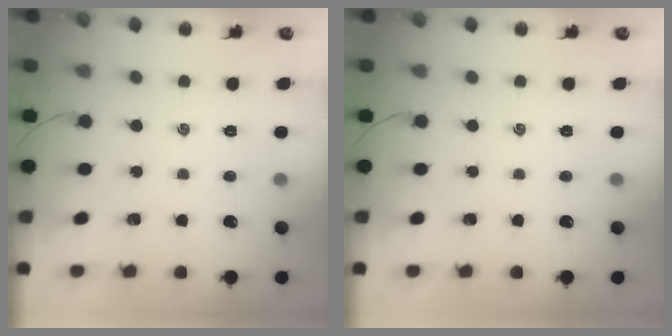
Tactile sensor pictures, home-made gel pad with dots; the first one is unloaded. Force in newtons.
{"total": 0.0}